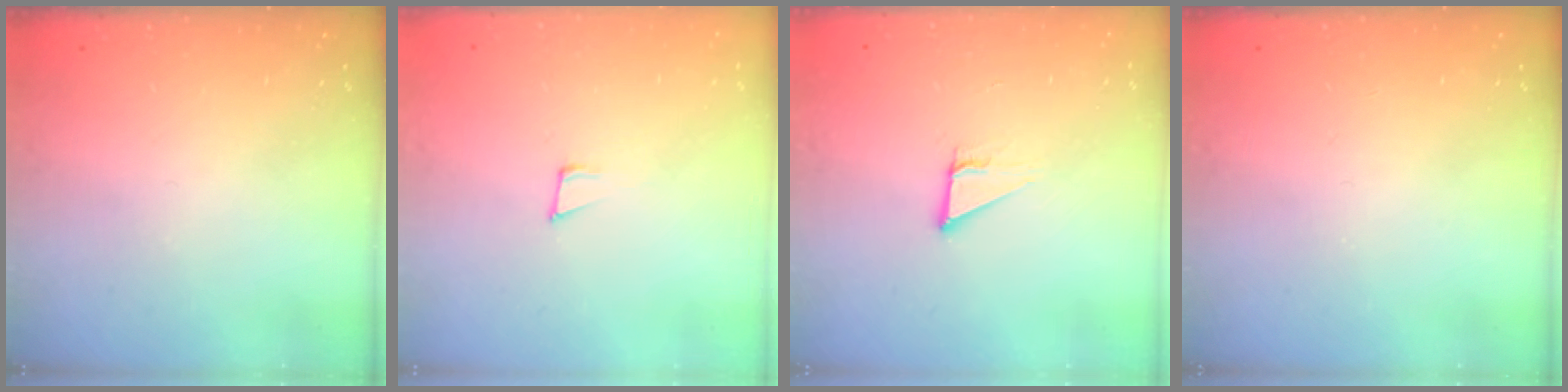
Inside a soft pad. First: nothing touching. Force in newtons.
{"total": 7.0, "press": 6.8, "slide": 1.4}
{"total": 2.9, "press": 2.9, "slide": 0.1}
{"total": 0.0}